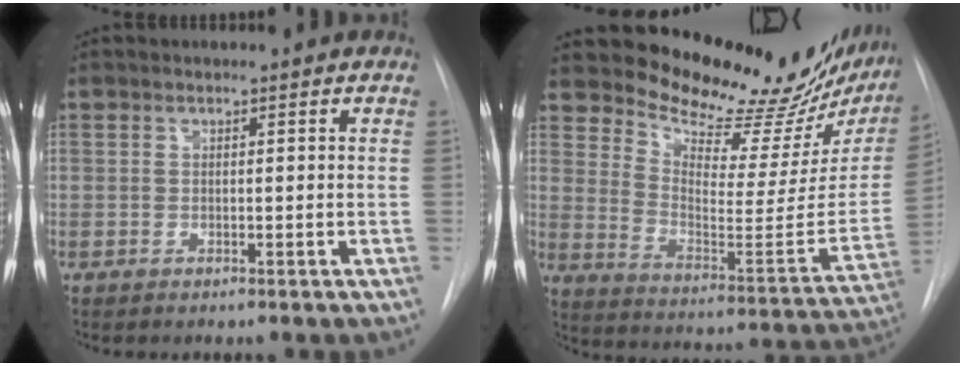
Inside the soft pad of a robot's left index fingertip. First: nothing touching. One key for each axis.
{"total": 26.0, "fx": 23.4, "fy": 6.5, "fz": 9.4, "tx": -0.150, "ty": -0.091, "tz": 0.304}